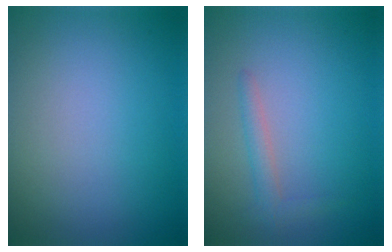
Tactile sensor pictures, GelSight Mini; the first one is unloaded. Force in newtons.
{"total": 1.6, "press": 1.6, "slide": 0.1}